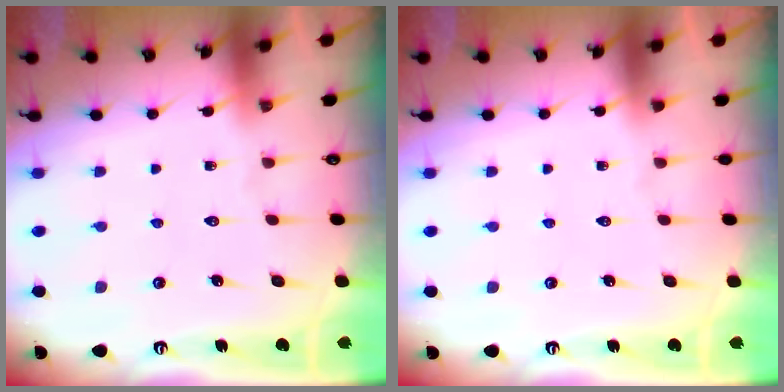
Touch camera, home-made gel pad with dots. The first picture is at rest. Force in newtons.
{"total": 0.0}